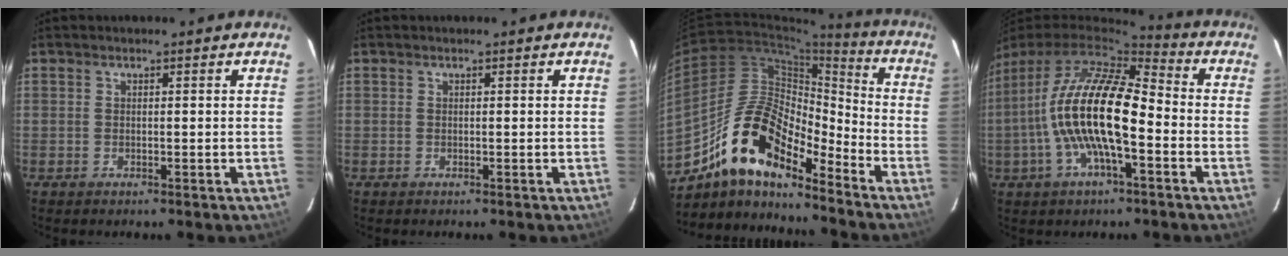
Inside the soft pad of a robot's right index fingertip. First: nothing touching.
{"total": 0.0}
{"total": 16.4, "force": [-12.3, 5.5, 9.5], "torque": [-0.167, 0.012, -0.237]}
{"total": 15.8, "force": [-3.1, 4.5, 14.9], "torque": [-0.272, -0.005, -0.062]}